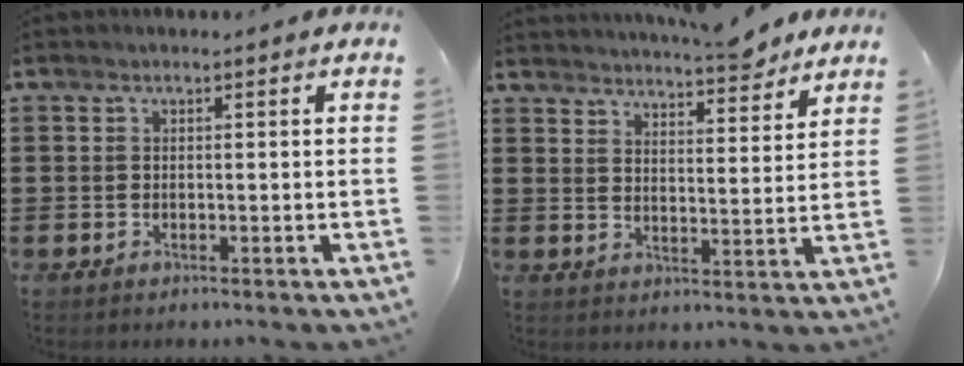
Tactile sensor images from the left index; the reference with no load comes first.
{"total": 5.2, "force": [5.1, 0.2, 0.9], "torque": [-0.021, -0.031, 0.087]}